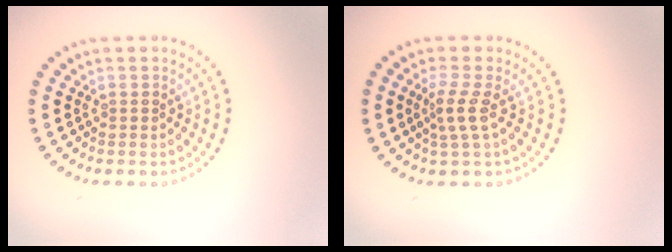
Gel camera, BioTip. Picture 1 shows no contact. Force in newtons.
{"total": 2.2, "press": 1.6, "slide": 1.6}